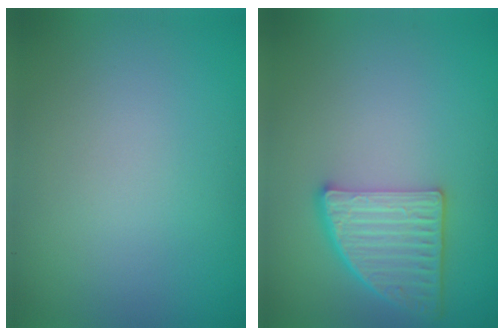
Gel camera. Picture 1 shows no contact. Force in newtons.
{"total": 4.5, "press": 4.0, "slide": 2.1}